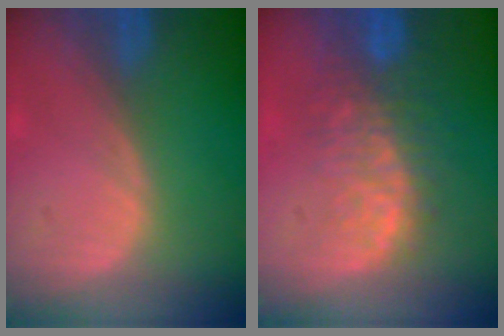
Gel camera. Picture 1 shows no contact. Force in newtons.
{"total": 10.0, "press": 8.5, "slide": 5.4}